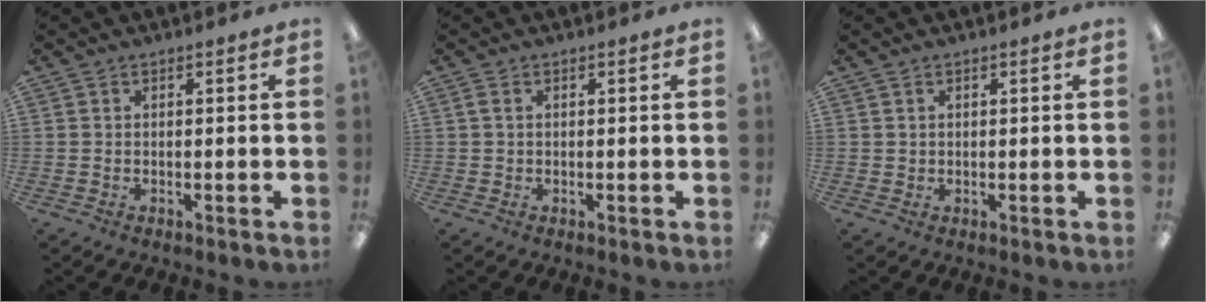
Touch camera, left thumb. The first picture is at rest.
{"total": 1.2, "force": [0.3, 0.7, 1.0], "torque": [-0.021, 0.006, 0.003]}
{"total": 0.8, "force": [0.5, 0.6, 0.0], "torque": [-0.001, 0.004, 0.008]}